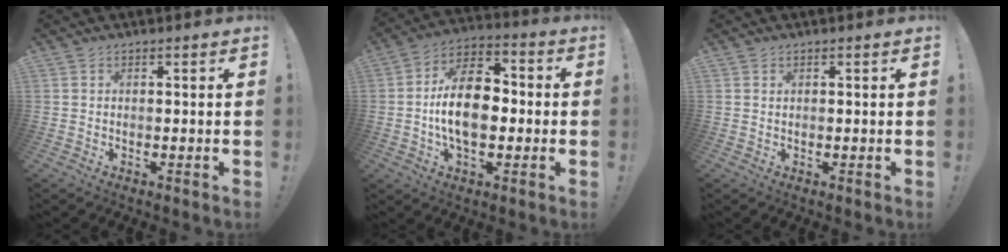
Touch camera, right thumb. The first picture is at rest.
{"total": 16.0, "force": [-1.8, 9.5, 12.7], "torque": [-0.231, 0.016, -0.036]}
{"total": 0.6, "force": [0.5, 0.2, 0.2], "torque": [0.001, -0.001, 0.009]}